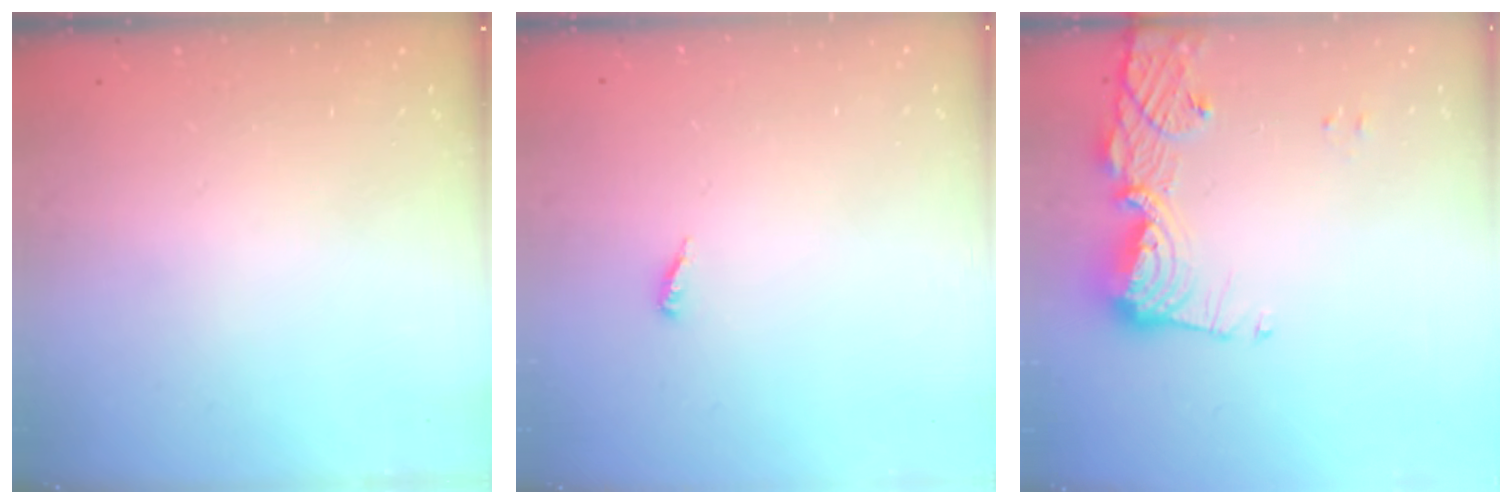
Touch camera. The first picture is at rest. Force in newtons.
{"total": 3.9, "press": 3.9, "slide": 0.3}
{"total": 12.7, "press": 12.6, "slide": 1.2}